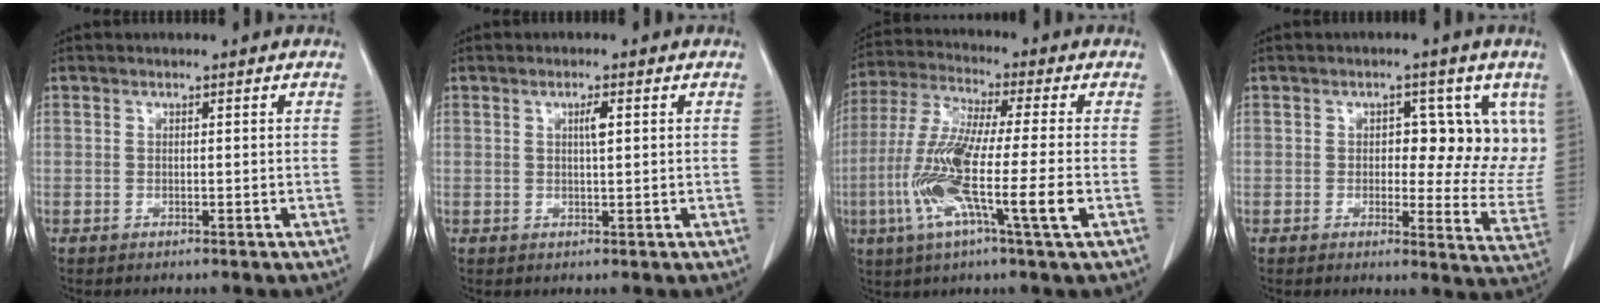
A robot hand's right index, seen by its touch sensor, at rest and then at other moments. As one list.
[{"total": 1.9, "force": [0.6, 0.2, 1.8], "torque": [-0.032, 0.001, 0.009]}, {"total": 14.9, "force": [-3.8, 0.2, 14.4], "torque": [-0.288, -0.023, -0.080]}, {"total": 10.1, "force": [2.9, 5.3, 8.1], "torque": [-0.075, 0.003, 0.034]}]